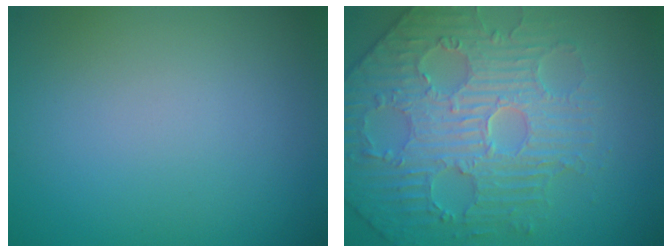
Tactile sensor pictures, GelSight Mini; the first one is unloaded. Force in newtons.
{"total": 5.3, "press": 5.2, "slide": 1.2}